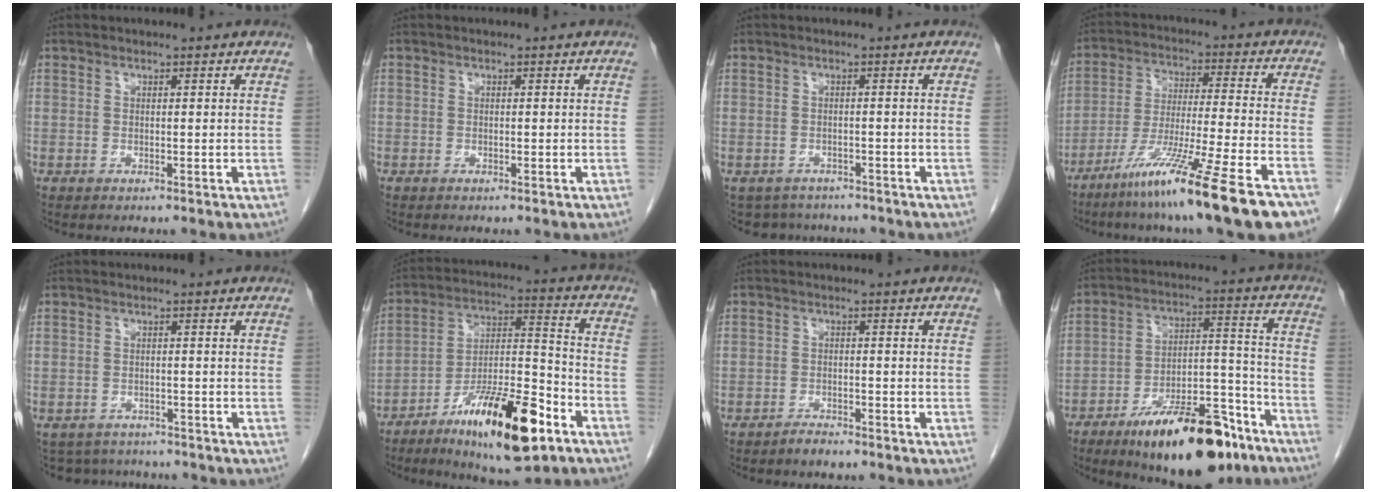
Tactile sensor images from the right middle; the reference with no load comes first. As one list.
[{"total": 0.0}, {"total": 5.4, "force": [-4.7, 2.6, 0.2], "torque": [0.000, 0.004, -0.062]}, {"total": 18.5, "force": [-12.5, -0.7, 13.6], "torque": [-0.219, -0.052, -0.212]}, {"total": 5.9, "force": [-5.3, 2.5, 0.3], "torque": [-0.003, 0.004, -0.071]}, {"total": 18.2, "force": [-10.5, 3.9, 14.4], "torque": [-0.244, -0.008, -0.175]}, {"total": 2.0, "force": [-1.8, 0.6, 0.7], "torque": [-0.016, 0.000, -0.028]}, {"total": 20.0, "force": [-13.9, 5.6, 13.3], "torque": [-0.162, 0.028, -0.219]}]